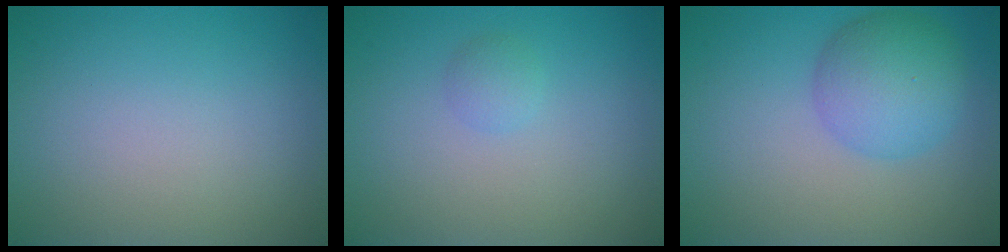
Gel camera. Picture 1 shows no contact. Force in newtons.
{"total": 1.1, "press": 1.1, "slide": 0.1}
{"total": 5.2, "press": 5.2, "slide": 0.2}